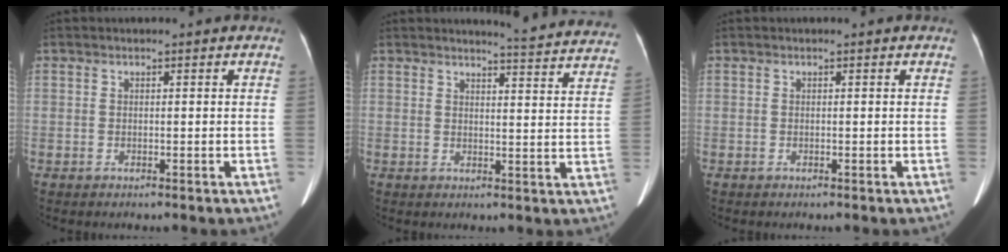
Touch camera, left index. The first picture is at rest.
{"total": 13.6, "force": [13.3, 0.0, 2.4], "torque": [-0.017, -0.073, 0.126]}
{"total": 0.0}